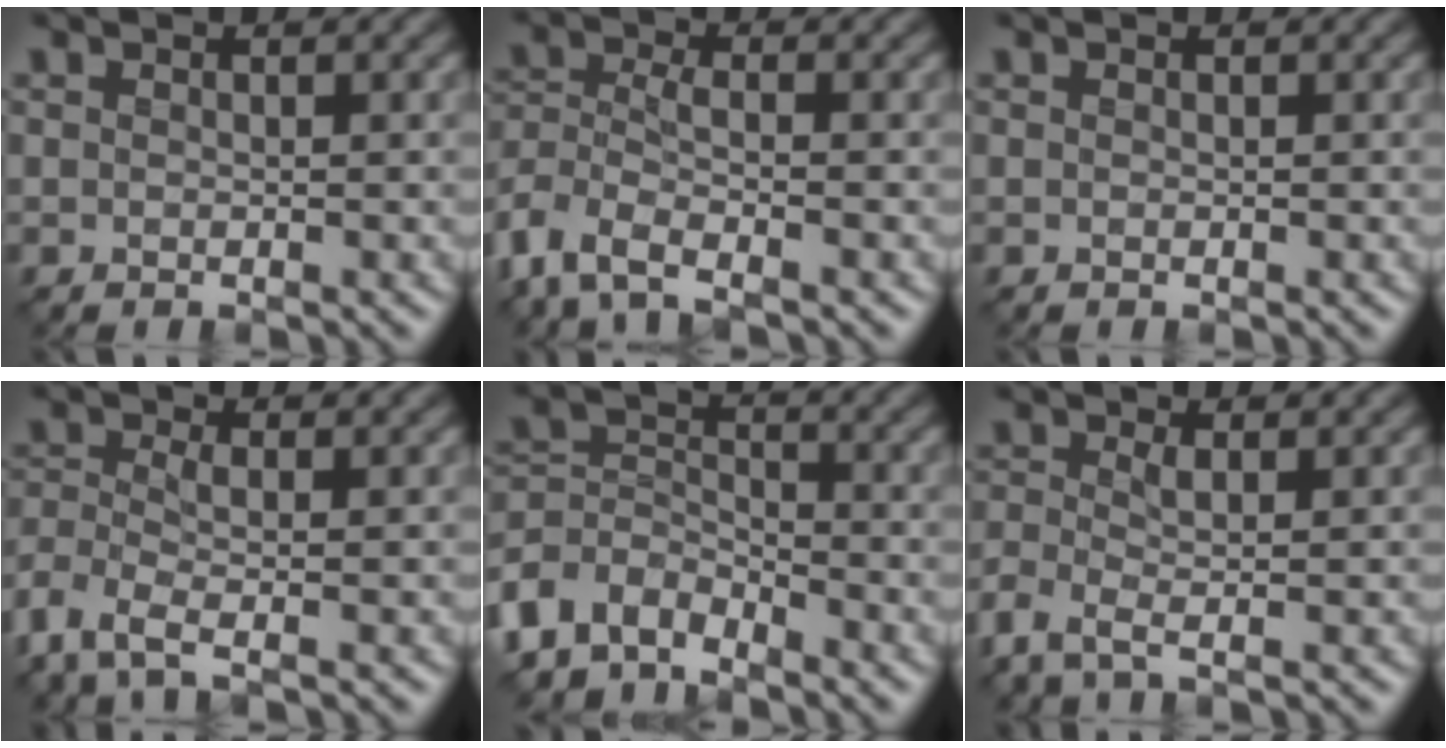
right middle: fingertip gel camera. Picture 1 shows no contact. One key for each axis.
{"total": 5.5, "fx": -3.6, "fy": 2.1, "fz": 3.5, "tx": -0.085, "ty": -0.009, "tz": -0.082}
{"total": 0.0}
{"total": 3.9, "fx": -2.4, "fy": 1.2, "fz": 2.9, "tx": -0.069, "ty": -0.009, "tz": -0.057}
{"total": 5.8, "fx": -4.4, "fy": 3.0, "fz": 2.1, "tx": -0.039, "ty": -0.001, "tz": -0.096}
{"total": 2.7, "fx": -1.2, "fy": 0.9, "fz": 2.2, "tx": -0.063, "ty": -0.007, "tz": -0.030}